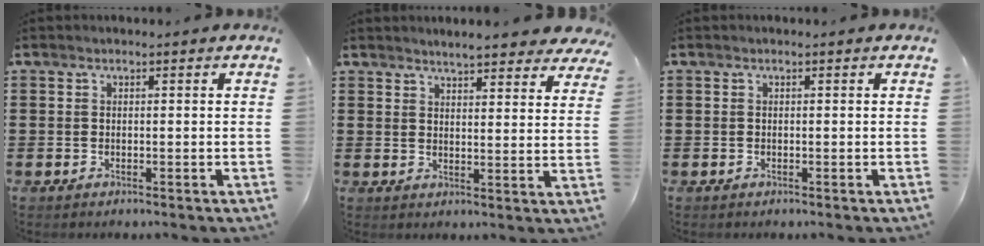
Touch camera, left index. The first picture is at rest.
{"total": 4.8, "force": [4.6, -0.1, 1.3], "torque": [-0.033, -0.019, 0.082]}
{"total": 0.0}